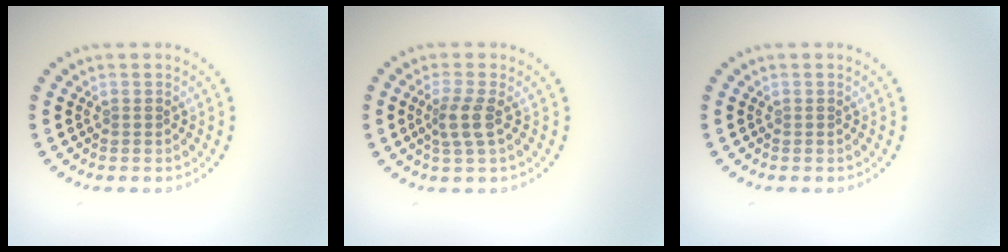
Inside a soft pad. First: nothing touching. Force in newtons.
{"total": 2.4, "press": 1.9, "slide": 1.5}
{"total": 0.0}